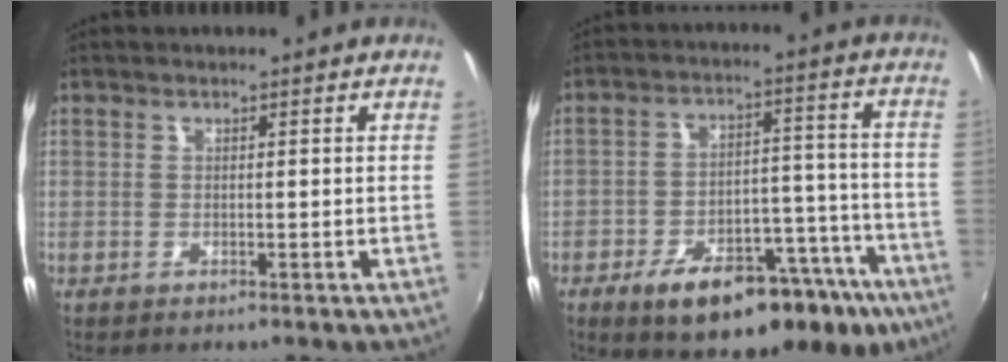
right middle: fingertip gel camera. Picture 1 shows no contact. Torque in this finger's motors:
{"motor_torque": [1.37, -0.77, 0.29, 0.16]}